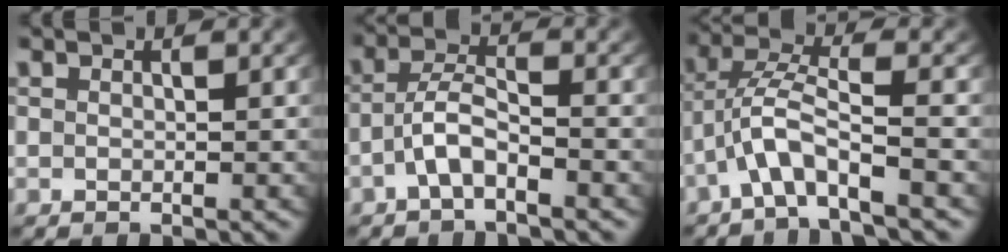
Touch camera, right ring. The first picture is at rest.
{"total": 3.4, "force": [-1.9, 1.4, 2.4], "torque": [-0.047, -0.004, -0.037]}
{"total": 3.7, "force": [-1.0, 1.4, 3.3], "torque": [-0.084, -0.011, -0.015]}